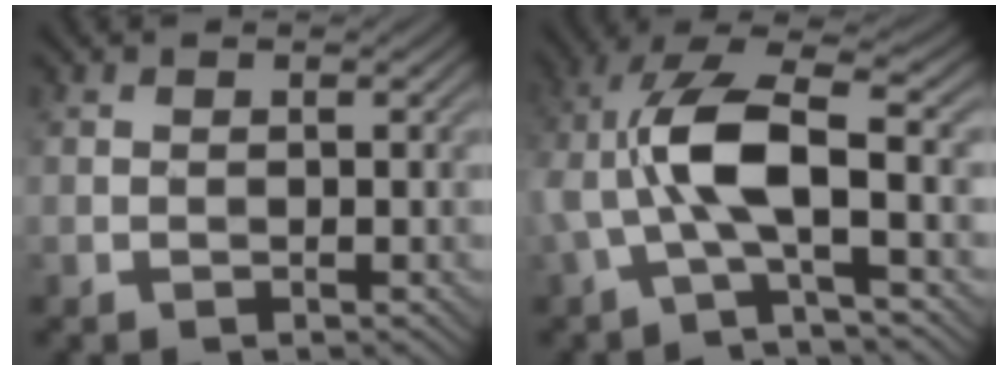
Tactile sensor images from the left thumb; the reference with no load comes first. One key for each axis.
{"total": 9.6, "fx": -0.7, "fy": 3.4, "fz": 8.9, "tx": -0.197, "ty": 0.018, "tz": -0.020}